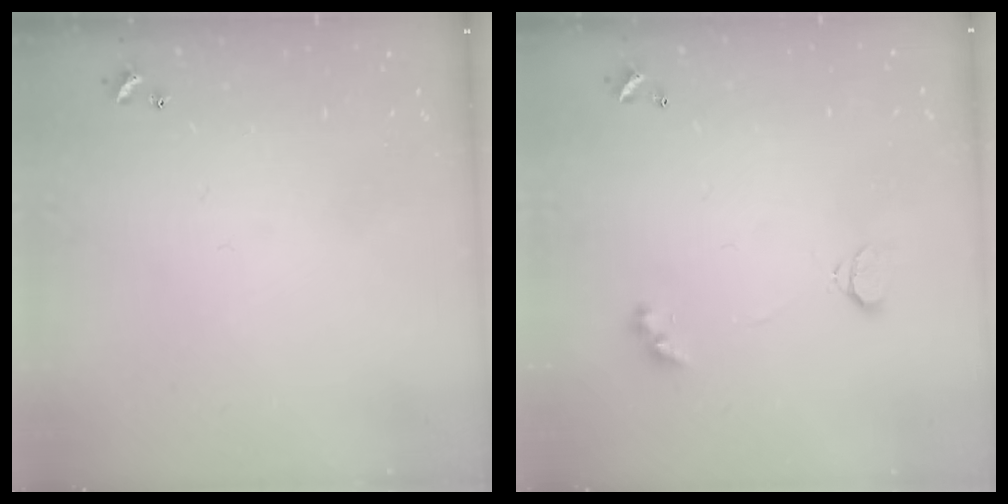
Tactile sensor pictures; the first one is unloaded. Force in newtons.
{"total": 3.0, "press": 2.9, "slide": 0.6}